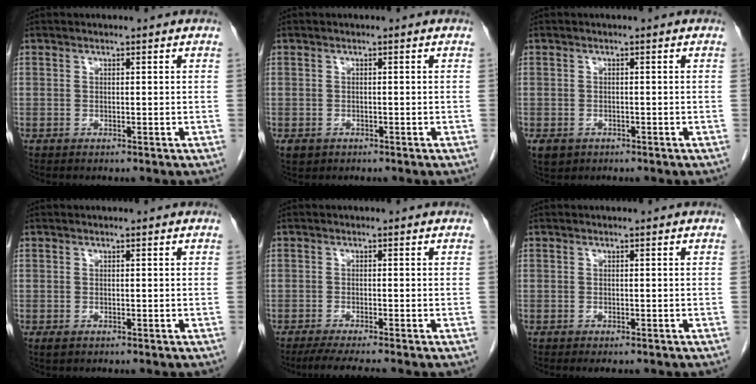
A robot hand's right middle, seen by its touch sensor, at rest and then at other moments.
{"total": 1.7, "force": [-0.9, 1.3, 0.6], "torque": [-0.012, 0.001, -0.006]}
{"total": 3.4, "force": [-2.0, 2.5, 1.2], "torque": [-0.020, -0.002, -0.026]}
{"total": 0.8, "force": [-0.4, 0.5, 0.5], "torque": [-0.011, -0.001, 0.000]}
{"total": 5.0, "force": [-4.2, -0.5, 2.7], "torque": [-0.043, -0.018, -0.070]}
{"total": 1.6, "force": [-1.2, 0.7, 0.7], "torque": [-0.009, -0.003, -0.011]}